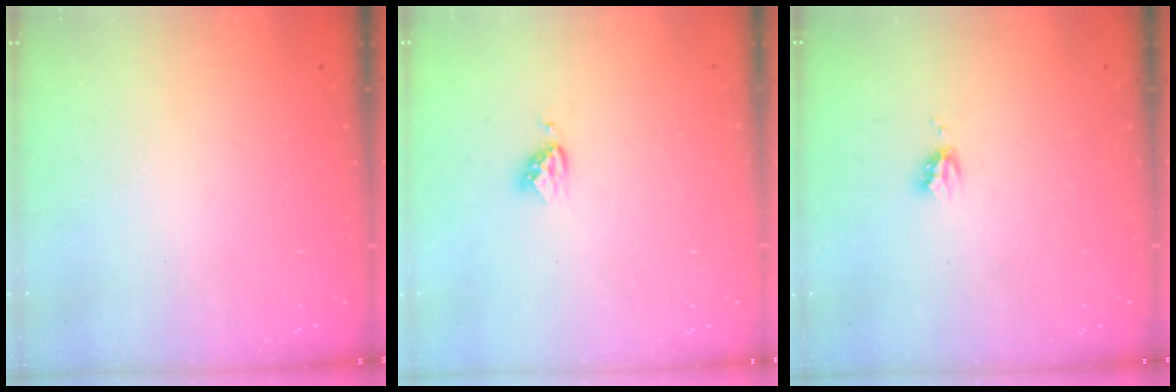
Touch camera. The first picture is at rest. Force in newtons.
{"total": 4.0, "press": 4.0, "slide": 0.4}
{"total": 2.9, "press": 2.9, "slide": 0.3}